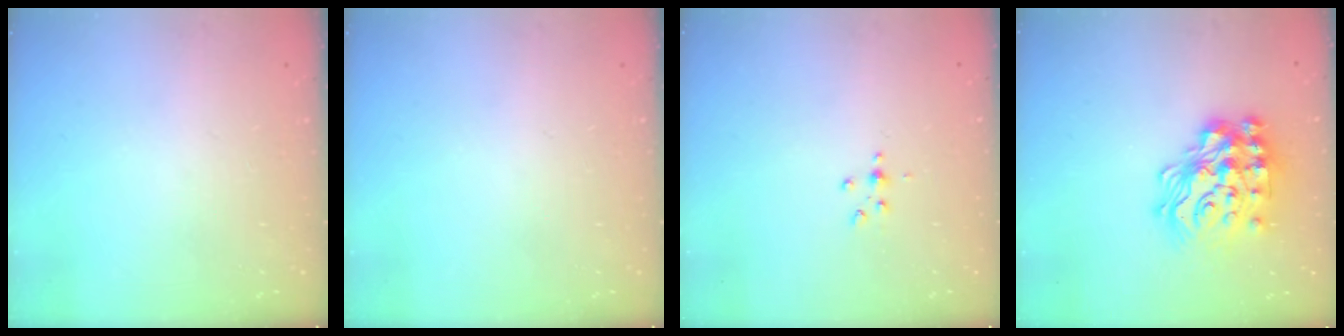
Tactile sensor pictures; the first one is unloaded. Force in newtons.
{"total": 0.0}
{"total": 3.7, "press": 3.2, "slide": 1.7}
{"total": 21.8, "press": 21.7, "slide": 1.8}